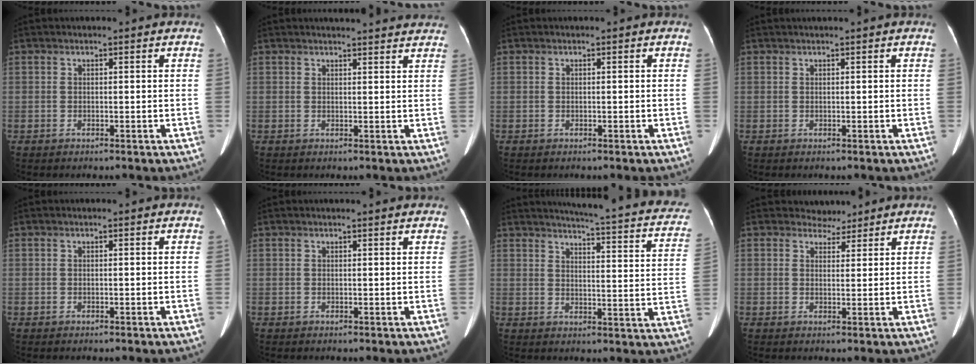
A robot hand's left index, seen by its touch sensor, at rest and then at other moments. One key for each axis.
{"total": 11.5, "fx": 11.0, "fy": 1.2, "fz": 3.3, "tx": -0.028, "ty": 0.008, "tz": 0.112}
{"total": 0.0}
{"total": 1.2, "fx": 1.0, "fy": -0.3, "fz": 0.6, "tx": -0.012, "ty": 0.014, "tz": 0.027}
{"total": 0.0}
{"total": 3.2, "fx": 3.0, "fy": 0.1, "fz": 1.0, "tx": -0.014, "ty": 0.013, "tz": 0.029}
{"total": 21.7, "fx": 18.9, "fy": 2.7, "fz": 10.2, "tx": -0.125, "ty": -0.048, "tz": 0.200}
{"total": 2.7, "fx": 2.4, "fy": 1.2, "fz": -0.5, "tx": 0.010, "ty": 0.002, "tz": 0.033}